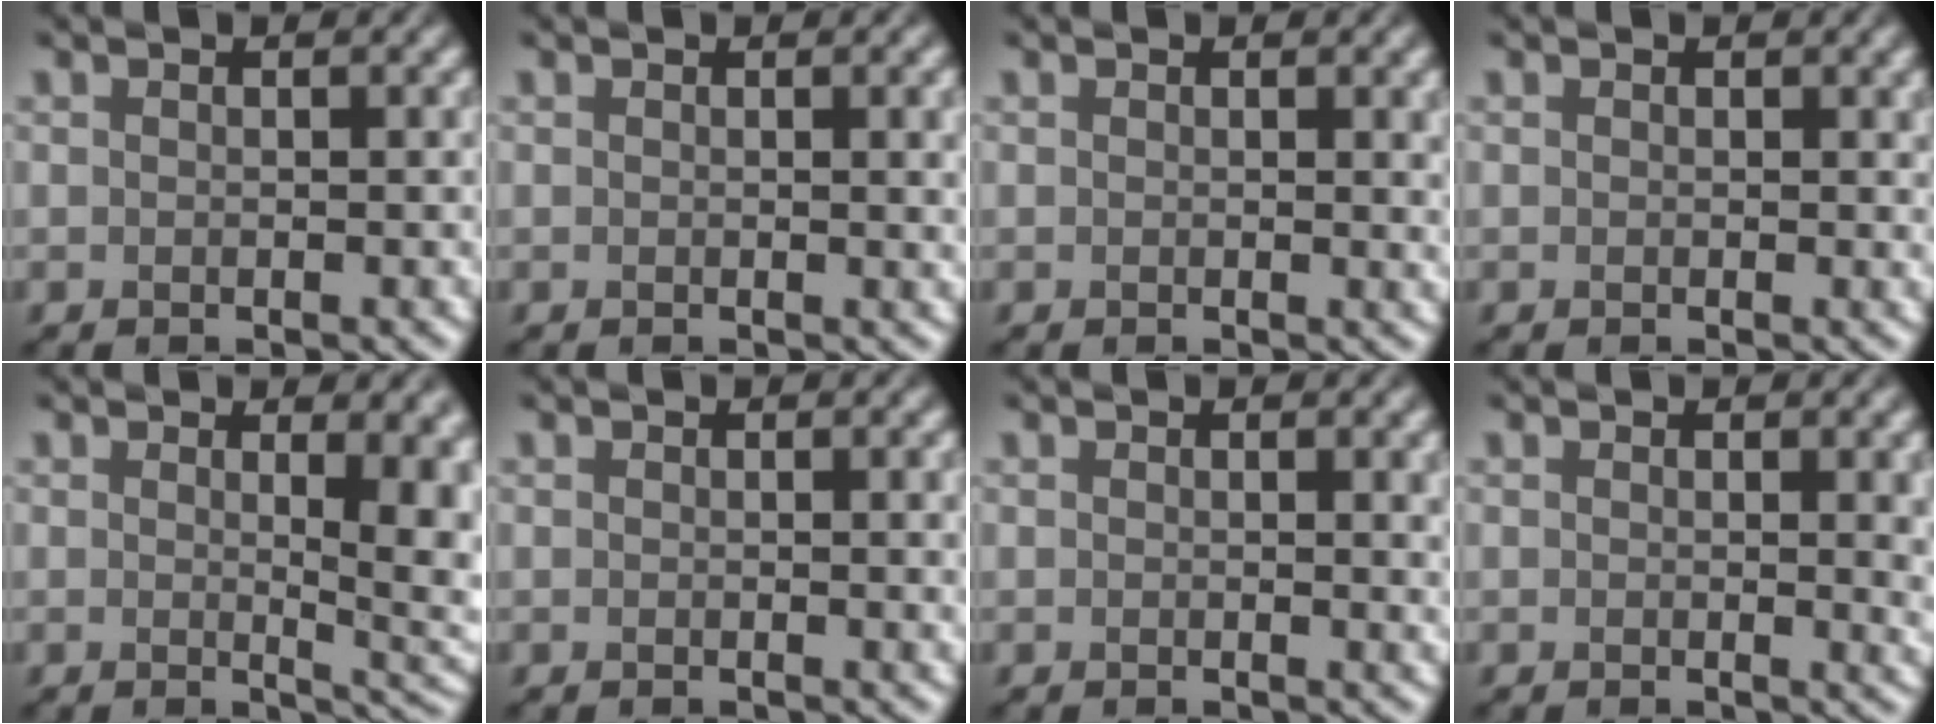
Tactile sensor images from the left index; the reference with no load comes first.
{"total": 2.2, "force": [0.4, 0.6, 2.0], "torque": [-0.017, 0.002, 0.003]}
{"total": 1.7, "force": [0.5, 0.5, 1.5], "torque": [-0.011, 0.001, 0.006]}
{"total": 0.6, "force": [0.3, 0.2, 0.5], "torque": [-0.005, -0.003, 0.003]}
{"total": 7.6, "force": [1.3, 3.1, 6.9], "torque": [-0.045, -0.004, 0.021]}
{"total": 1.6, "force": [0.2, 0.4, 1.5], "torque": [-0.013, 0.001, 0.000]}
{"total": 1.9, "force": [0.5, 0.6, 1.8], "torque": [-0.014, 0.001, 0.005]}
{"total": 2.6, "force": [0.4, 0.7, 2.5], "torque": [-0.022, -0.002, 0.005]}